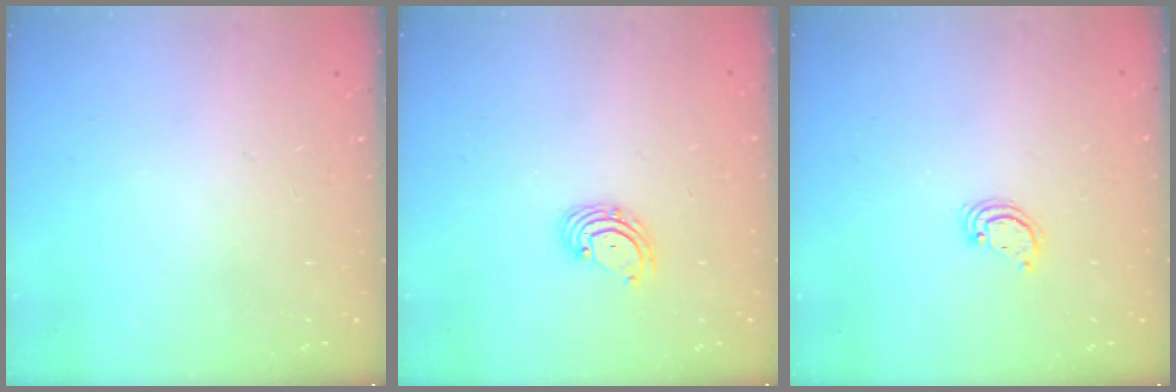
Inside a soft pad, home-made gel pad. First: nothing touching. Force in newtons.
{"total": 3.4, "press": 3.3, "slide": 0.5}
{"total": 2.5, "press": 2.5, "slide": 0.2}